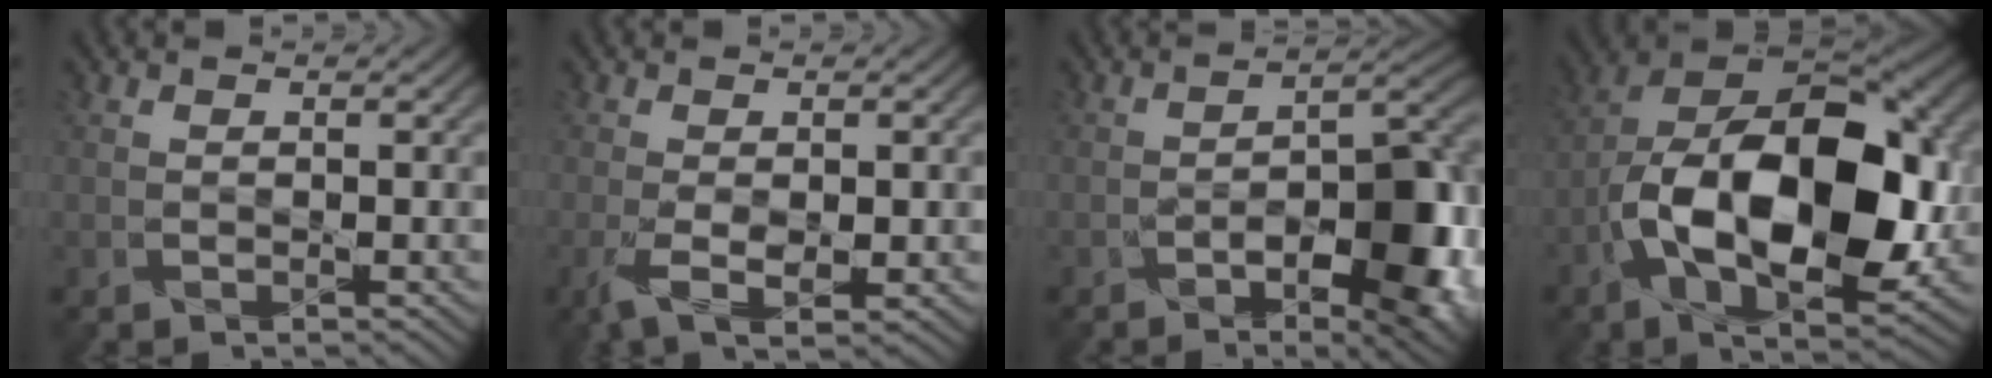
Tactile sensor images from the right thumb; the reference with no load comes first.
{"total": 4.3, "force": [-1.2, 2.0, 3.7], "torque": [-0.097, -0.009, -0.019]}
{"total": 12.5, "force": [-5.6, 4.8, 10.1], "torque": [-0.133, -0.002, -0.080]}
{"total": 18.1, "force": [-3.5, 9.9, 14.7], "torque": [-0.263, -0.011, -0.061]}